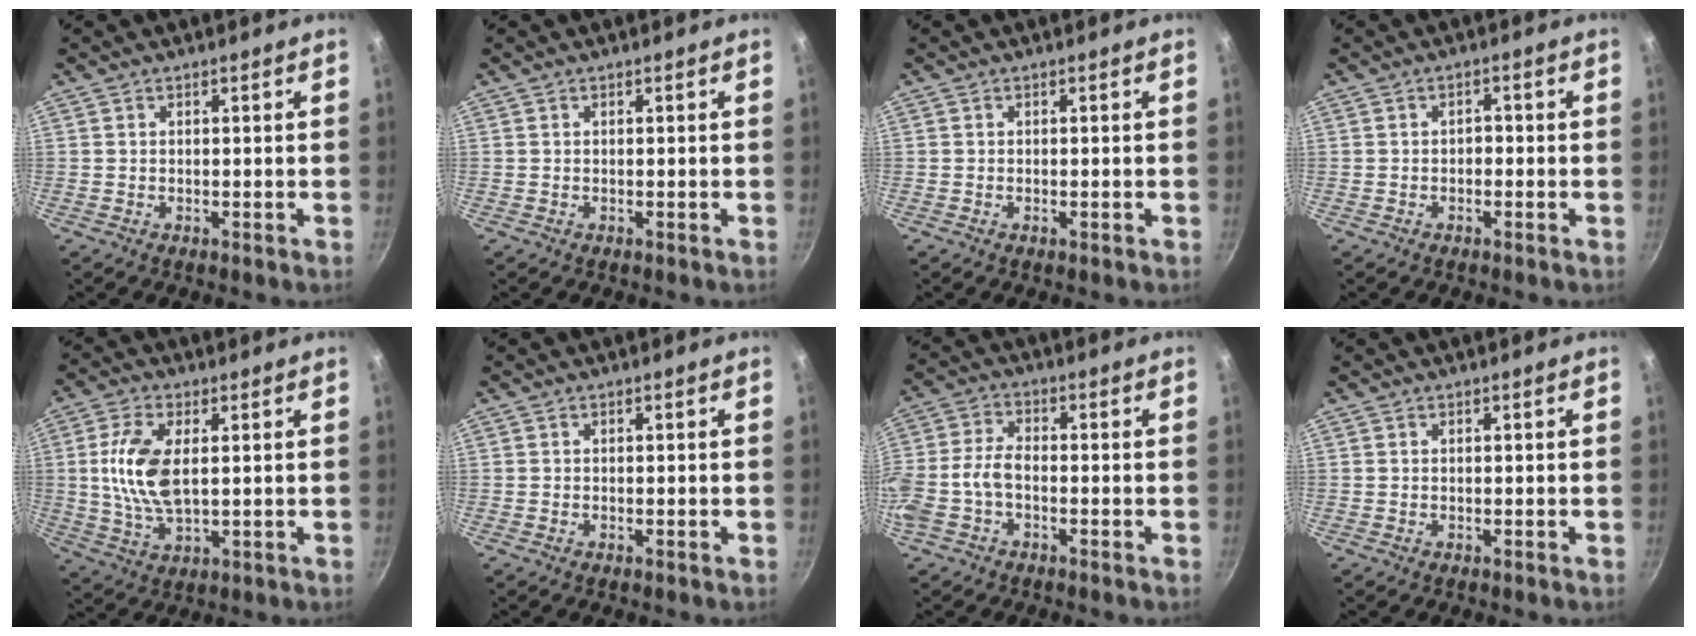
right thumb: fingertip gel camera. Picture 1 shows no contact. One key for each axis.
{"total": 0.0}
{"total": 0.5, "fx": -0.2, "fy": 0.2, "fz": 0.5, "tx": -0.007, "ty": 0.001, "tz": -0.004}
{"total": 1.5, "fx": -0.6, "fy": 1.0, "fz": 0.9, "tx": -0.008, "ty": 0.011, "tz": -0.010}
{"total": 10.7, "fx": 1.4, "fy": 5.3, "fz": 9.2, "tx": -0.185, "ty": -0.002, "tz": 0.029}
{"total": 0.0}
{"total": 7.4, "fx": -2.7, "fy": 4.0, "fz": 5.6, "tx": -0.127, "ty": 0.029, "tz": -0.066}
{"total": 0.0}